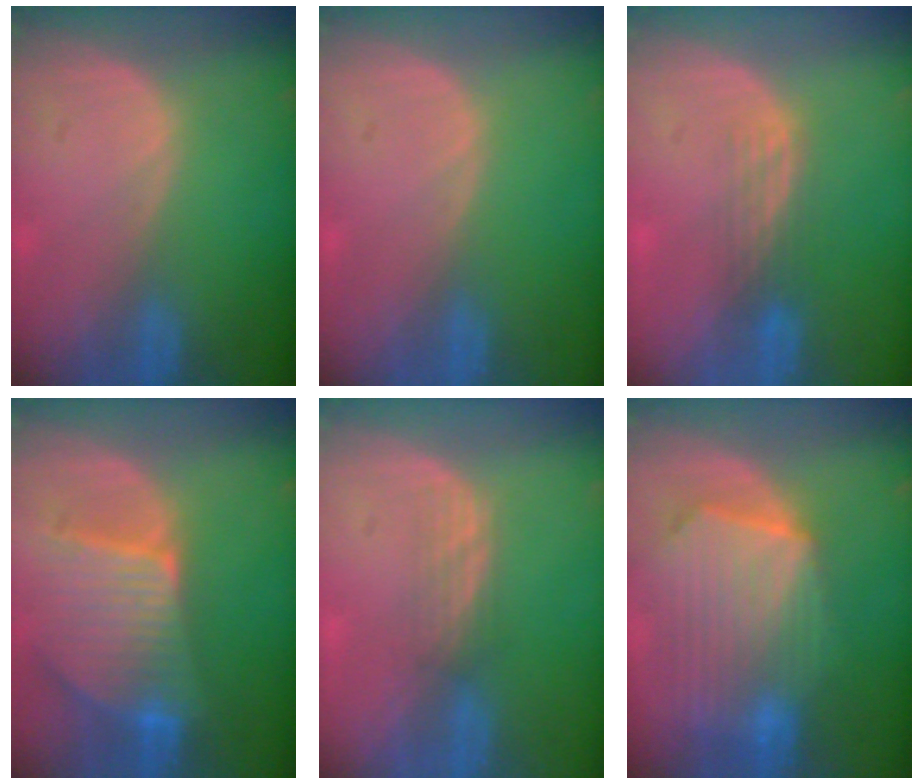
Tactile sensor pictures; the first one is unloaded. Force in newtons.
{"total": 0.0}
{"total": 3.1, "press": 2.7, "slide": 1.5}
{"total": 9.5, "press": 8.4, "slide": 4.5}
{"total": 2.3, "press": 2.2, "slide": 0.3}
{"total": 10.8, "press": 9.5, "slide": 5.2}